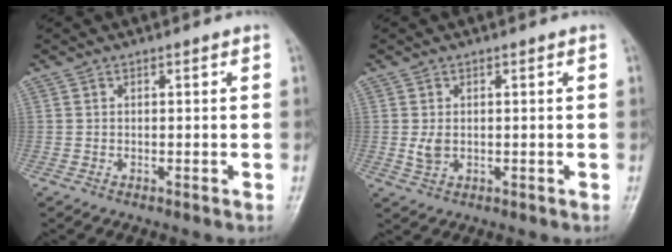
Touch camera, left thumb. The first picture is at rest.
{"total": 2.7, "force": [0.2, 1.8, 1.9], "torque": [-0.033, -0.007, 0.008]}